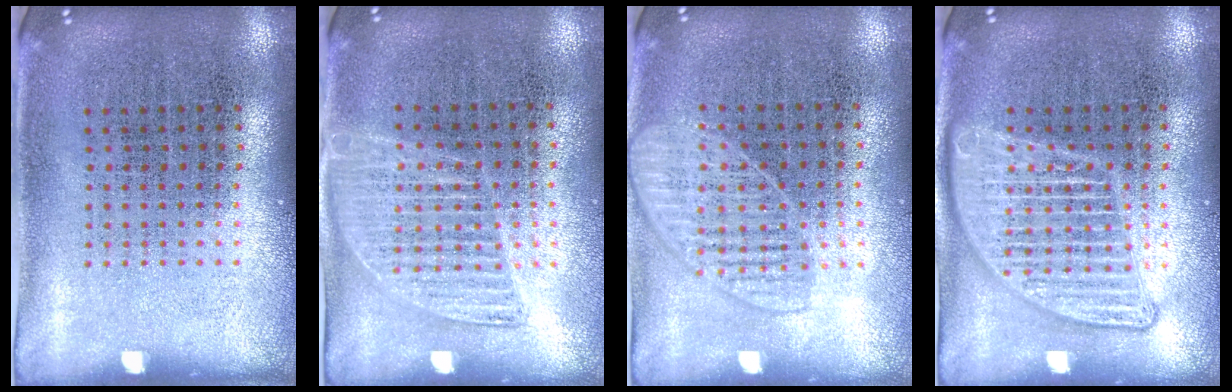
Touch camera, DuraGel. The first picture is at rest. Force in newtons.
{"total": 1.4, "press": 1.3, "slide": 0.5}
{"total": 1.3, "press": 1.2, "slide": 0.6}
{"total": 2.9, "press": 2.9, "slide": 0.3}